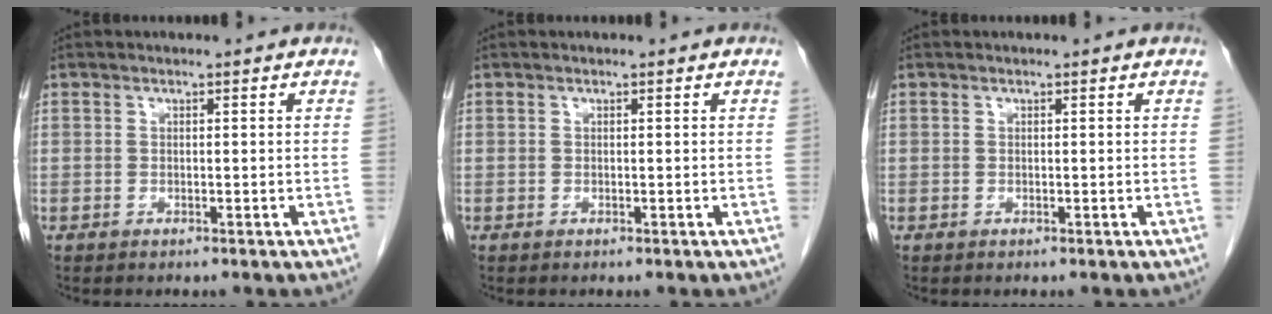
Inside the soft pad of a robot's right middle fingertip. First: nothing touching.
{"total": 0.0}
{"total": 0.0}